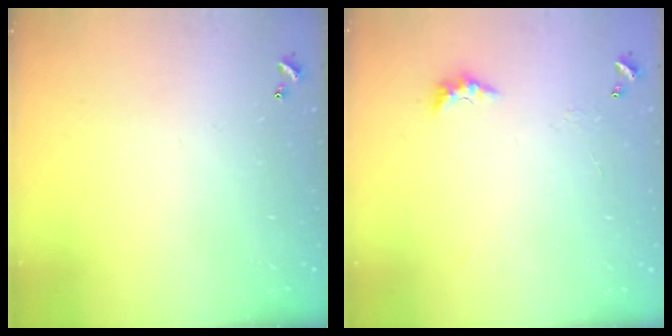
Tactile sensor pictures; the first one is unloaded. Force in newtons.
{"total": 3.0, "press": 2.9, "slide": 0.7}